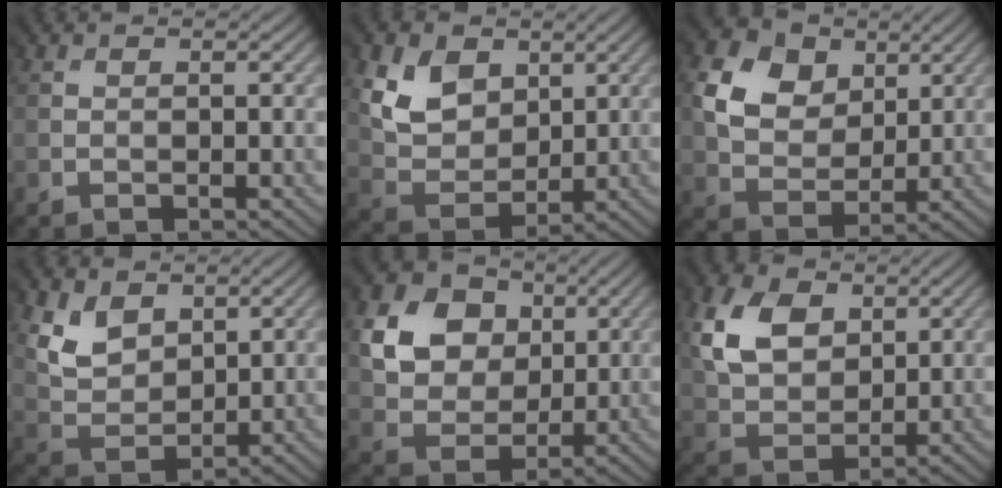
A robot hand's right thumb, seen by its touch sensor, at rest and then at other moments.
{"total": 7.3, "force": [3.5, 5.6, 3.3], "torque": [-0.099, -0.007, 0.061]}
{"total": 9.2, "force": [4.2, 7.0, 4.4], "torque": [-0.120, 0.020, 0.066]}
{"total": 5.6, "force": [3.5, 3.8, 2.1], "torque": [-0.078, -0.009, 0.063]}
{"total": 9.8, "force": [3.8, 8.0, 4.3], "torque": [-0.117, 0.016, 0.063]}
{"total": 8.5, "force": [3.6, 6.1, 4.7], "torque": [-0.134, 0.010, 0.068]}